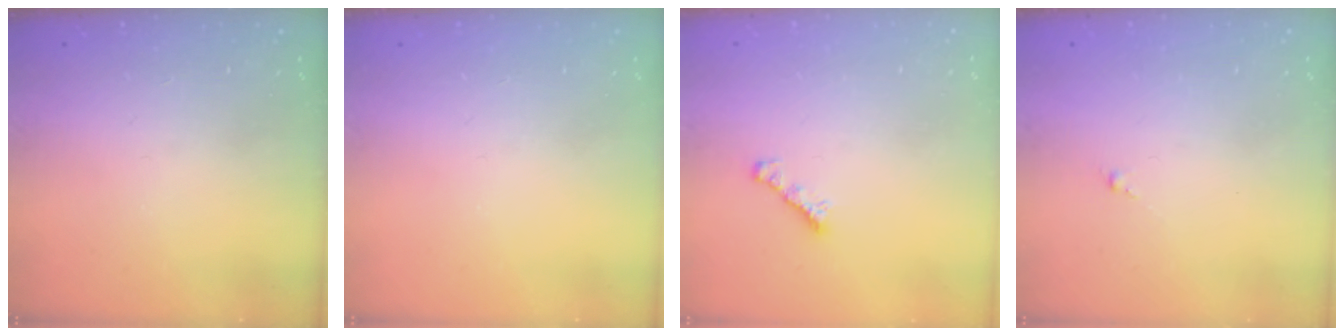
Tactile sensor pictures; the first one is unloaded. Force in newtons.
{"total": 0.0}
{"total": 1.8, "press": 1.7, "slide": 0.6}
{"total": 0.5, "press": 0.4, "slide": 0.4}